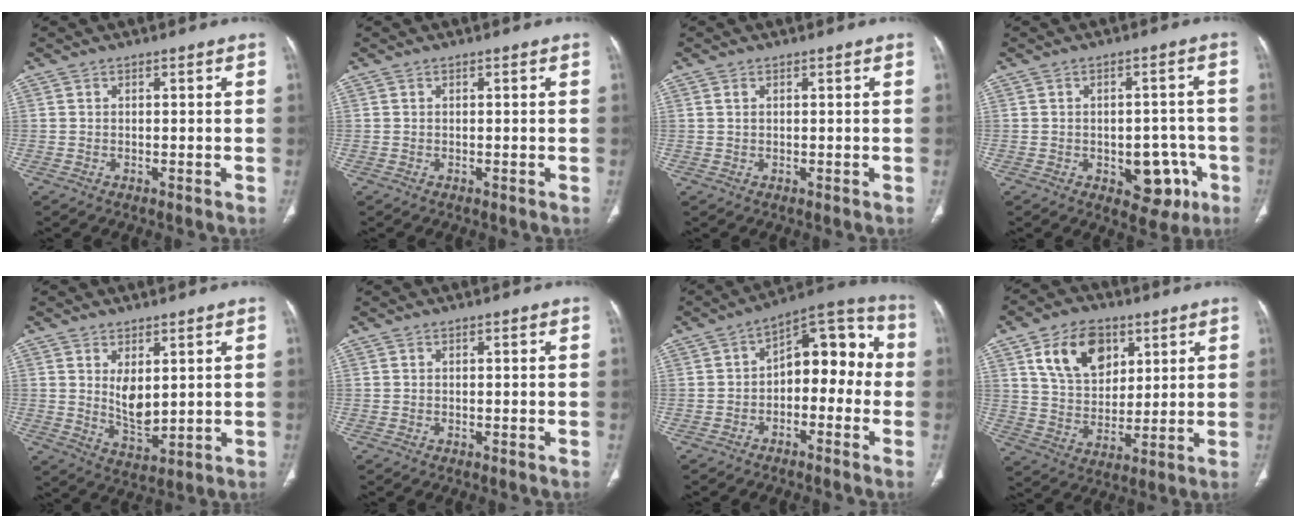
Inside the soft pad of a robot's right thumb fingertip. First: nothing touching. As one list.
[{"total": 0.0}, {"total": 0.7, "force": [0.4, 0.3, 0.5], "torque": [-0.012, 0.004, 0.008]}, {"total": 9.0, "force": [-3.2, 5.6, 6.2], "torque": [-0.041, 0.021, -0.030]}, {"total": 6.5, "force": [1.7, 3.3, 5.3], "torque": [-0.080, -0.025, 0.045]}, {"total": 0.0}, {"total": 12.6, "force": [-1.2, 7.7, 9.9], "torque": [-0.091, 0.054, -0.032]}, {"total": 13.9, "force": [6.3, 9.4, 8.1], "torque": [-0.103, -0.023, 0.120]}]